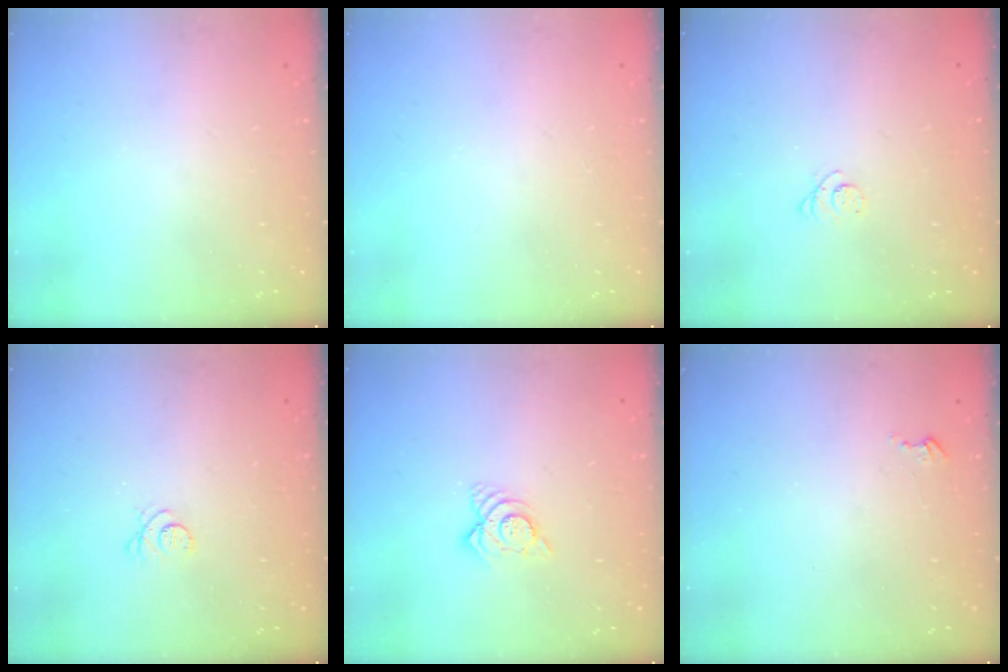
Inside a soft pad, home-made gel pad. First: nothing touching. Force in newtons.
{"total": 0.0}
{"total": 2.5, "press": 2.5, "slide": 0.3}
{"total": 3.0, "press": 2.9, "slide": 0.4}
{"total": 7.2, "press": 7.2, "slide": 0.6}
{"total": 2.5, "press": 2.5, "slide": 0.3}